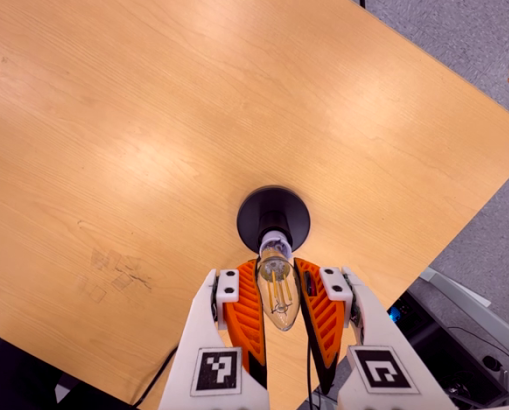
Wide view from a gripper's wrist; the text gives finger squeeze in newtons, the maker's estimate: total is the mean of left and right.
{"total": 19.9, "left": 22.1, "right": 17.8}